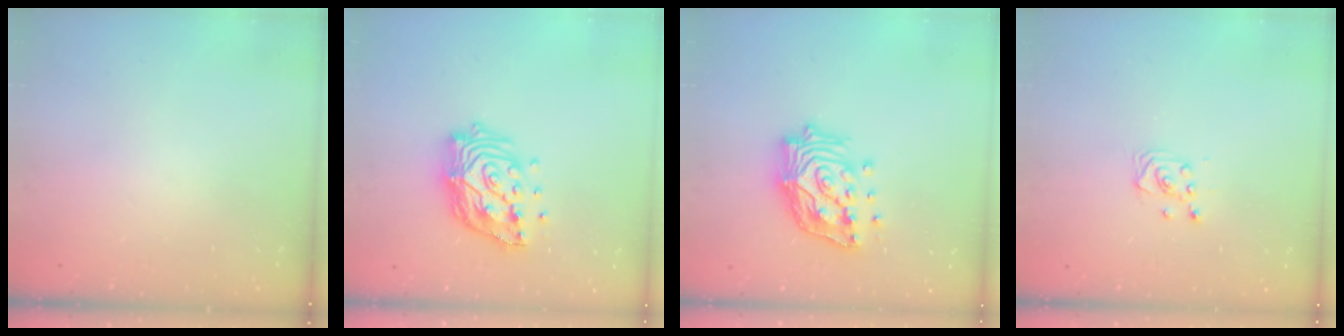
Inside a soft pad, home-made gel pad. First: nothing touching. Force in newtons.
{"total": 17.0, "press": 16.9, "slide": 1.5}
{"total": 16.9, "press": 16.7, "slide": 2.3}
{"total": 2.9, "press": 2.9, "slide": 0.4}